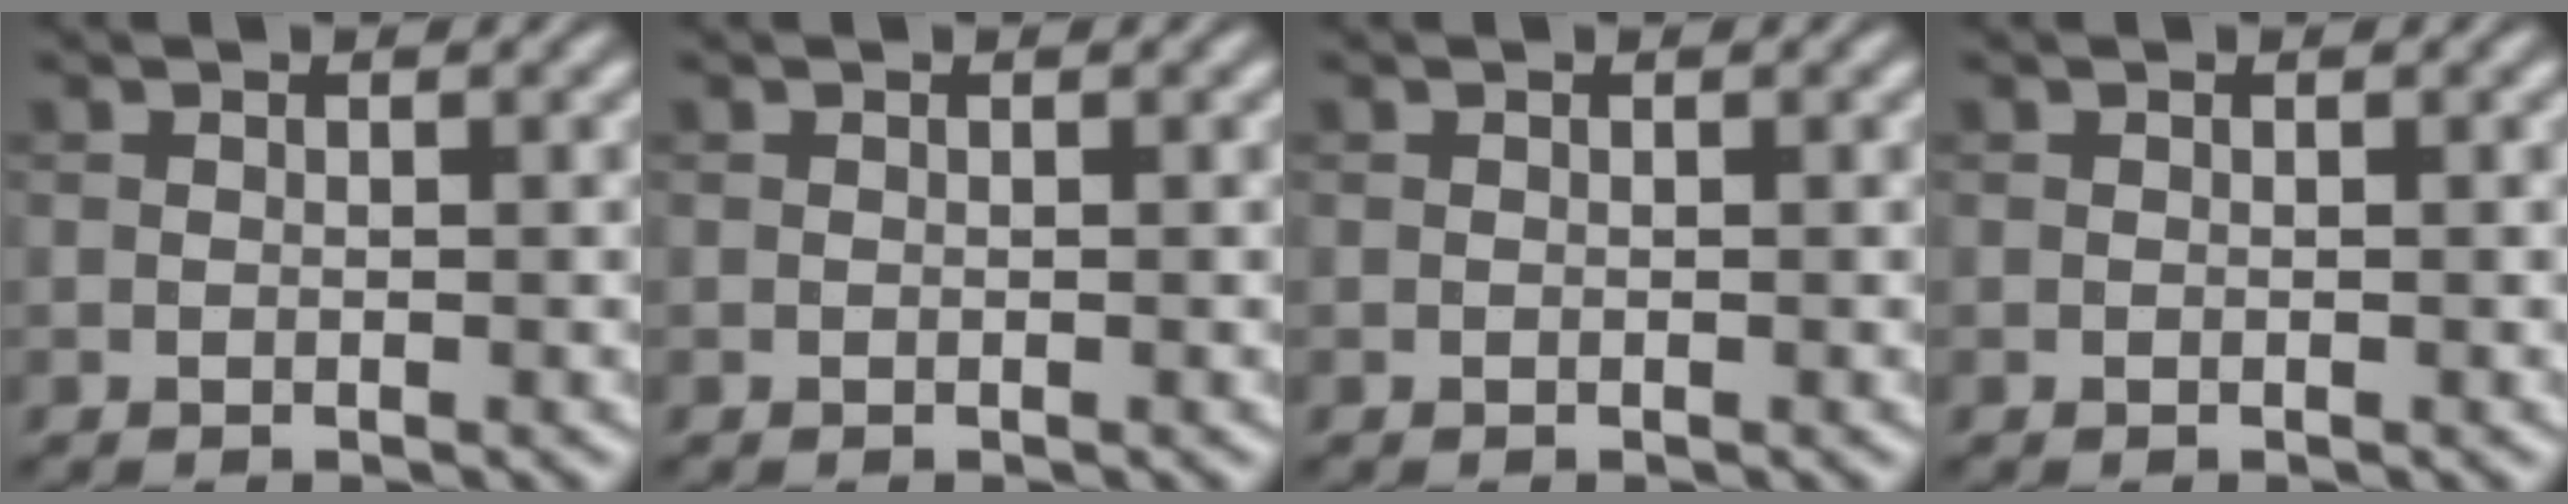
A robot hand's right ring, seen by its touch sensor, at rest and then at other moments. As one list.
[{"total": 0.0}, {"total": 0.0}, {"total": 0.0}]